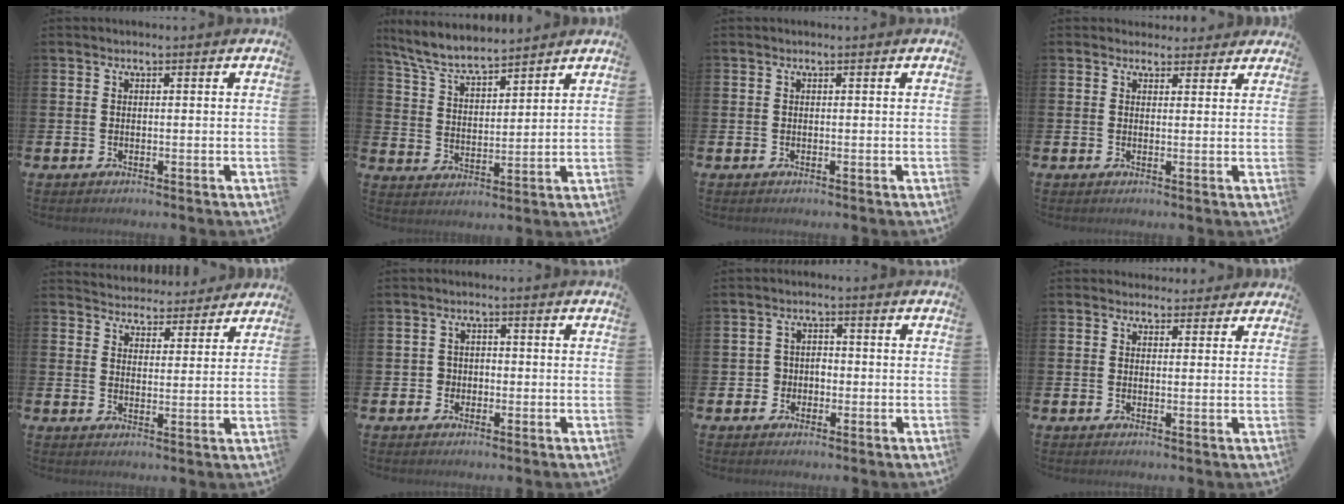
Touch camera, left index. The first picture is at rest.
{"total": 6.6, "force": [6.2, 1.1, 2.0], "torque": [-0.070, -0.030, 0.113]}
{"total": 0.0}
{"total": 2.6, "force": [2.3, 1.2, -0.2], "torque": [0.012, -0.009, 0.039]}
{"total": 4.3, "force": [4.1, 1.1, -0.5], "torque": [-0.009, -0.033, 0.073]}
{"total": 1.8, "force": [-0.7, 1.7, 0.3], "torque": [-0.005, 0.002, -0.020]}
{"total": 2.4, "force": [-1.0, 2.1, 0.4], "torque": [-0.009, 0.004, -0.027]}
{"total": 2.2, "force": [2.0, 1.0, -0.1], "torque": [0.012, -0.009, 0.033]}